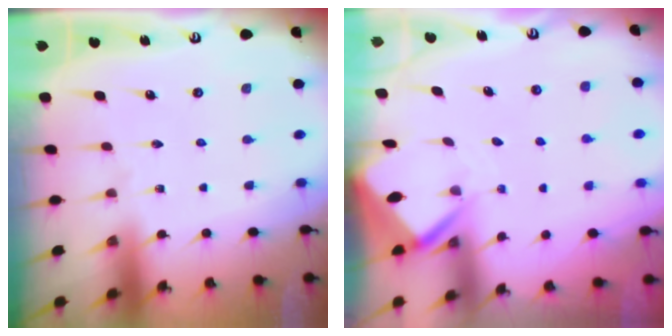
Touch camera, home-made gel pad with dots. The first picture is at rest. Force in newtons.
{"total": 3.2, "press": 3.2, "slide": 0.3}